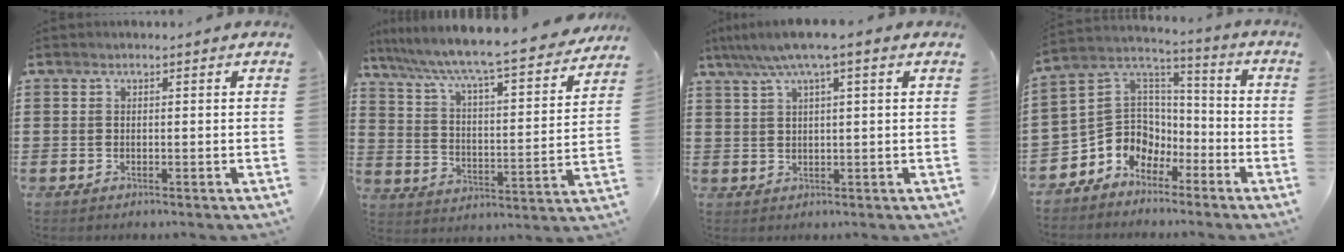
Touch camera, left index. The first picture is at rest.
{"total": 6.9, "force": [6.1, -0.3, 3.1], "torque": [-0.090, -0.051, 0.093]}
{"total": 4.6, "force": [2.5, 0.0, 3.9], "torque": [-0.079, 0.002, 0.043]}
{"total": 7.6, "force": [-3.7, 6.6, 0.5], "torque": [-0.049, -0.007, -0.072]}